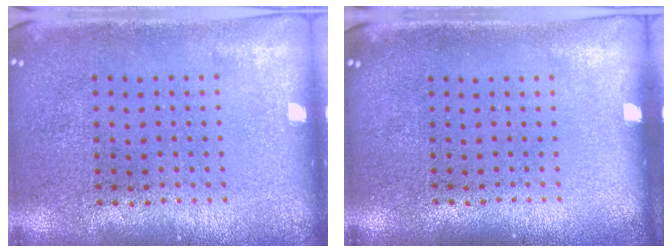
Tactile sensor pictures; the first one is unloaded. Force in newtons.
{"total": 0.0}